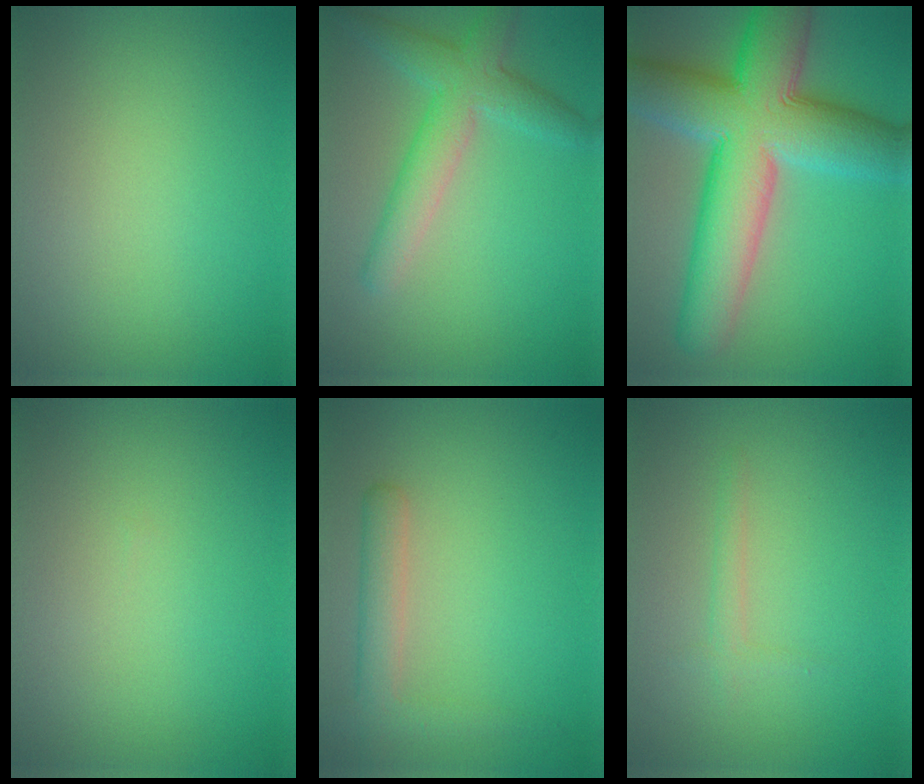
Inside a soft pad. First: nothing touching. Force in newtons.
{"total": 4.5, "press": 4.5, "slide": 0.1}
{"total": 13.7, "press": 13.7, "slide": 0.5}
{"total": 0.0}
{"total": 2.8, "press": 2.8, "slide": 0.2}
{"total": 1.2, "press": 1.2, "slide": 0.0}